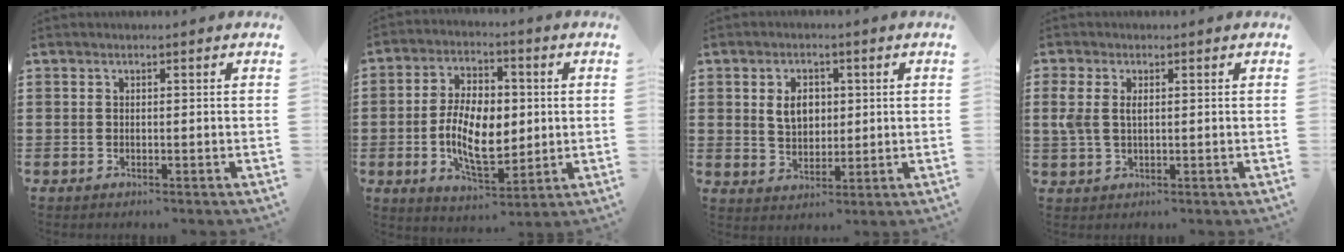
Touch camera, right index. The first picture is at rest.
{"total": 10.4, "force": [-0.5, 5.7, 8.7], "torque": [-0.168, 0.004, -0.013]}
{"total": 4.6, "force": [0.9, 3.3, 3.1], "torque": [-0.062, 0.009, 0.012]}
{"total": 2.8, "force": [0.6, 1.5, 2.3], "torque": [-0.057, 0.004, 0.008]}